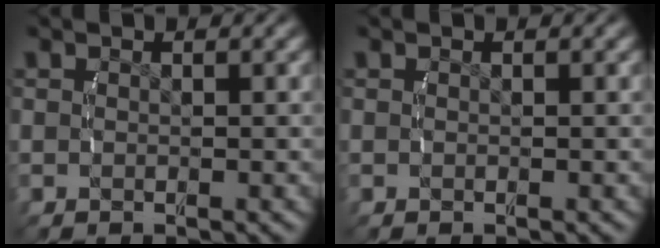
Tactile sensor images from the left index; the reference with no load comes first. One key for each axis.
{"total": 0.0}